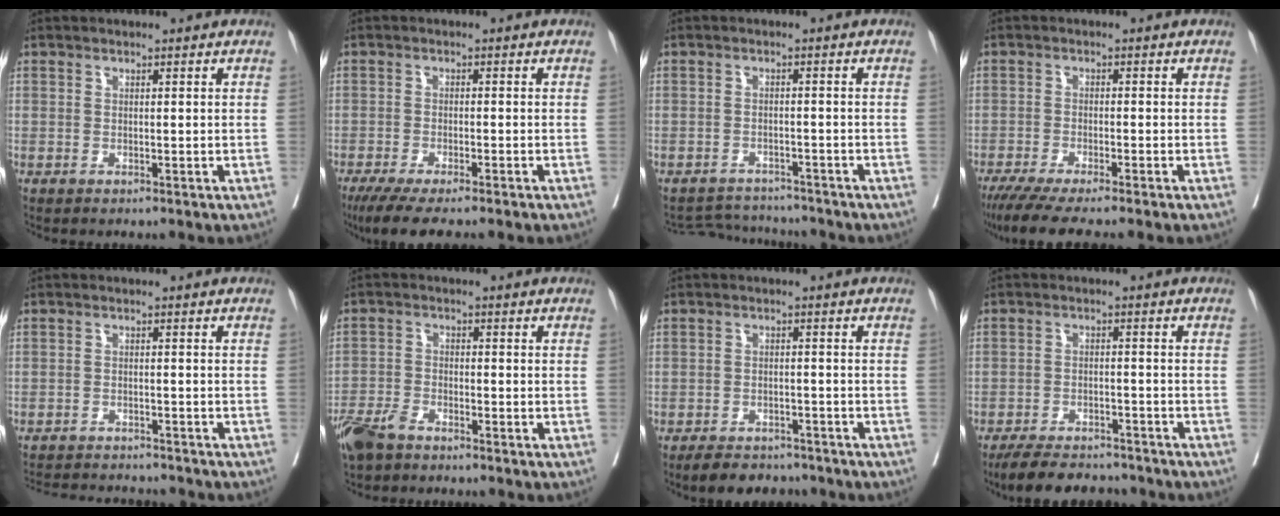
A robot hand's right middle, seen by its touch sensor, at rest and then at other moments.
{"total": 8.1, "force": [-6.6, 0.7, 4.7], "torque": [-0.061, -0.016, -0.103]}
{"total": 5.3, "force": [-5.2, 0.6, -0.5], "torque": [0.006, 0.007, -0.082]}
{"total": 8.7, "force": [-7.2, 0.0, 4.9], "torque": [-0.063, -0.021, -0.116]}
{"total": 10.7, "force": [-10.3, 1.5, 2.7], "torque": [-0.046, 0.001, -0.141]}
{"total": 5.4, "force": [-4.5, 1.8, 2.6], "torque": [-0.052, -0.008, -0.086]}
{"total": 6.7, "force": [-5.9, 2.5, 1.9], "torque": [-0.022, -0.003, -0.085]}
{"total": 10.0, "force": [-9.0, 2.6, 3.3], "torque": [-0.049, -0.002, -0.134]}